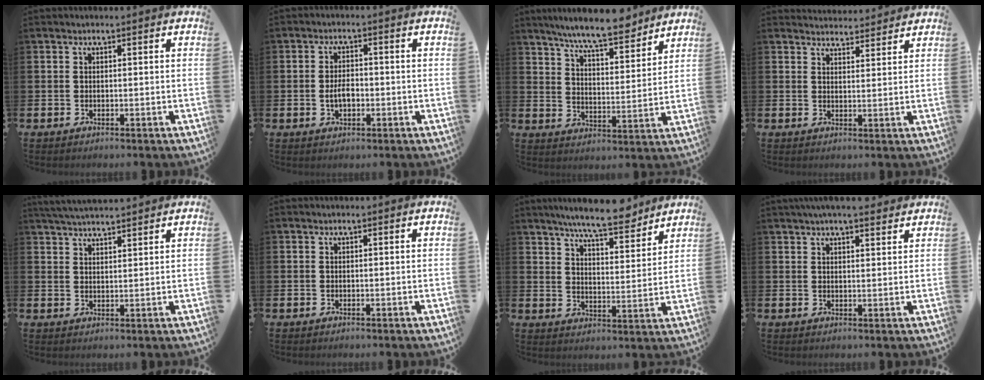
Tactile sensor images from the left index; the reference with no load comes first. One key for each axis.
{"total": 3.1, "fx": -0.5, "fy": 1.8, "fz": 2.5, "tx": -0.034, "ty": -0.001, "tz": -0.012}
{"total": 8.8, "fx": 8.2, "fy": 0.8, "fz": 3.3, "tx": -0.076, "ty": -0.044, "tz": 0.145}
{"total": 3.5, "fx": 3.4, "fy": 0.6, "fz": -0.2, "tx": 0.004, "ty": -0.021, "tz": 0.061}
{"total": 3.8, "fx": 3.8, "fy": 0.1, "fz": 0.6, "tx": -0.019, "ty": -0.014, "tz": 0.069}
{"total": 0.0}
{"total": 8.6, "fx": 8.0, "fy": 1.0, "fz": 3.0, "tx": -0.061, "ty": -0.042, "tz": 0.140}
{"total": 4.2, "fx": 3.8, "fy": 0.5, "fz": 1.5, "tx": -0.037, "ty": -0.009, "tz": 0.069}